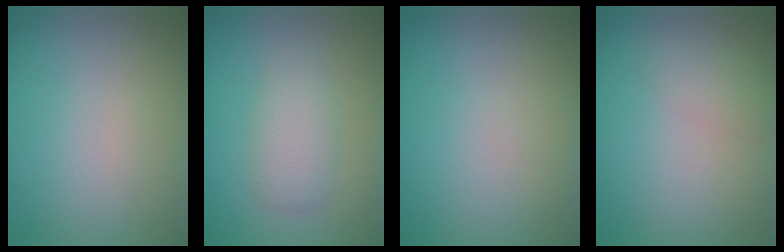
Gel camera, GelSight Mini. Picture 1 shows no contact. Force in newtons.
{"total": 3.0, "press": 3.0, "slide": 0.1}
{"total": 0.0}
{"total": 1.7, "press": 1.7, "slide": 0.0}